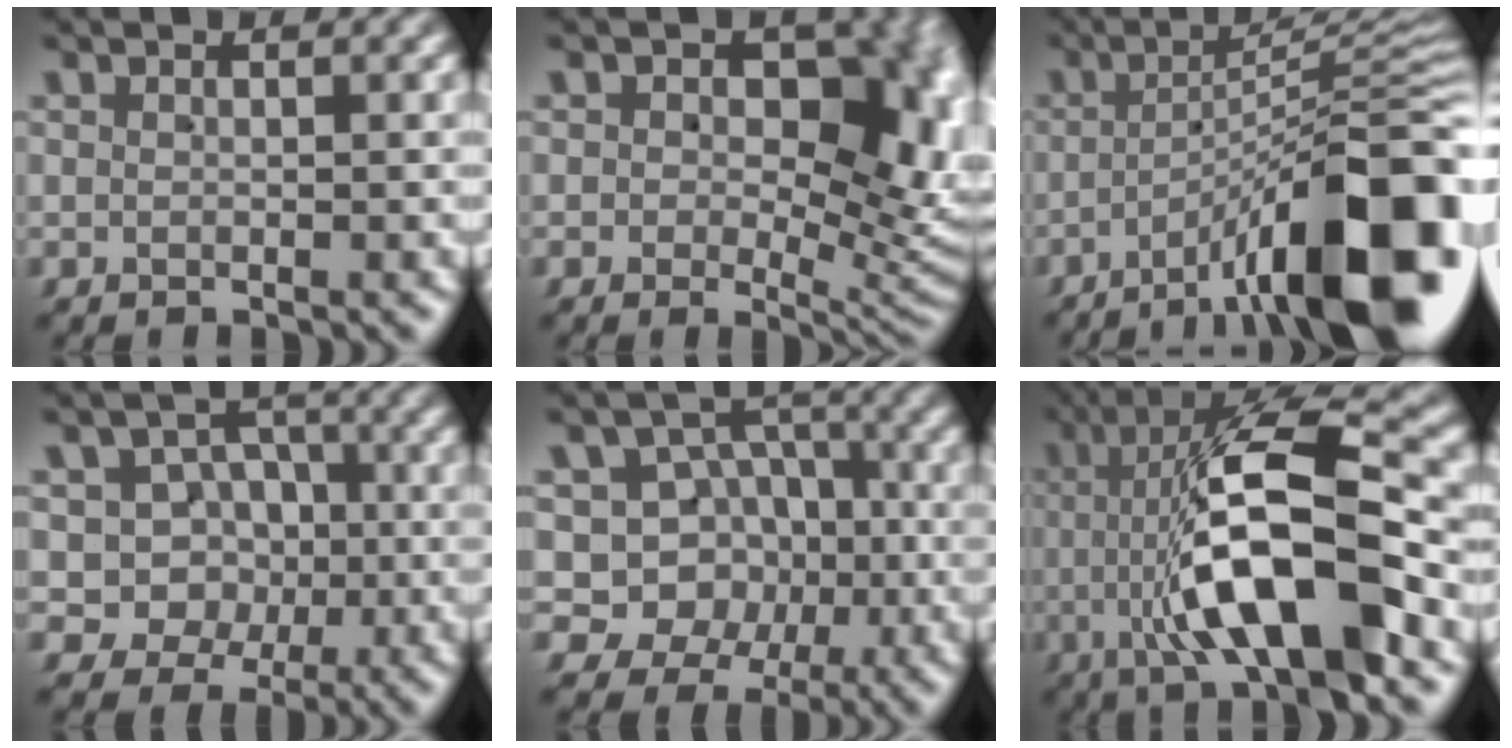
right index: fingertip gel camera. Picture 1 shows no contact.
{"total": 9.8, "force": [0.5, 5.8, 7.8], "torque": [-0.066, -0.007, 0.004]}
{"total": 13.2, "force": [-5.5, 4.2, 11.3], "torque": [-0.139, 0.002, -0.079]}
{"total": 11.3, "force": [-1.0, 10.8, 3.1], "torque": [-0.103, -0.055, -0.016]}
{"total": 12.9, "force": [-1.3, 12.1, 4.4], "torque": [-0.129, -0.058, -0.019]}
{"total": 13.4, "force": [-0.5, 4.1, 12.7], "torque": [-0.203, 0.010, -0.010]}